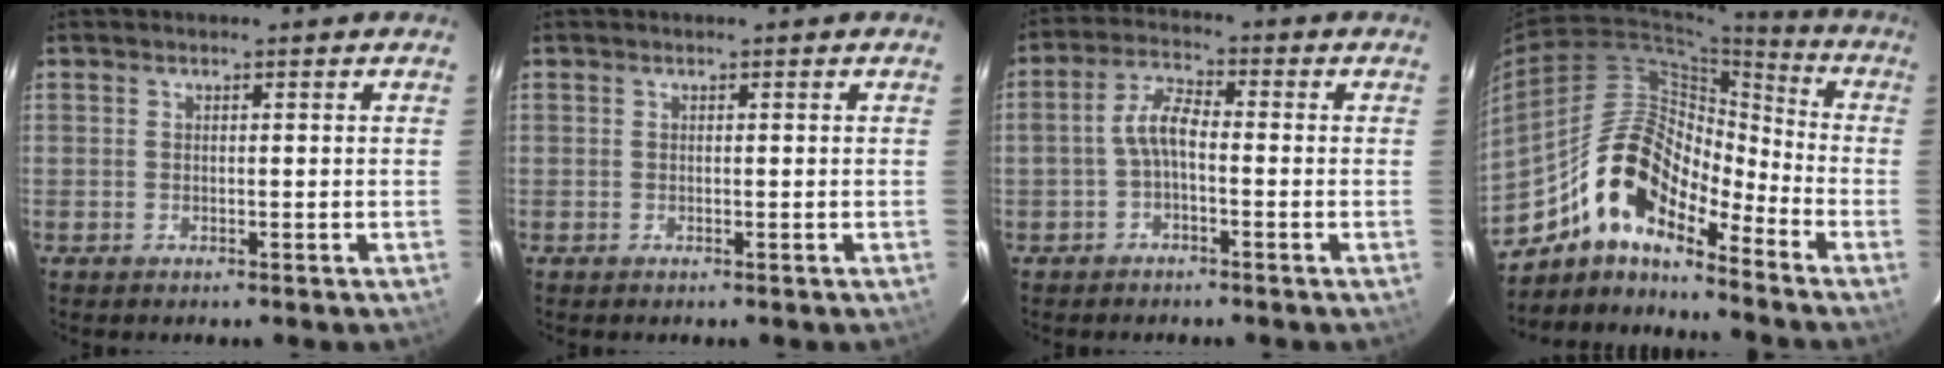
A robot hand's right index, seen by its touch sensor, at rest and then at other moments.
{"total": 0.0}
{"total": 4.9, "force": [-1.3, 2.0, 4.3], "torque": [-0.092, 0.018, -0.028]}
{"total": 14.8, "force": [-10.9, 5.2, 8.4], "torque": [-0.145, 0.015, -0.217]}